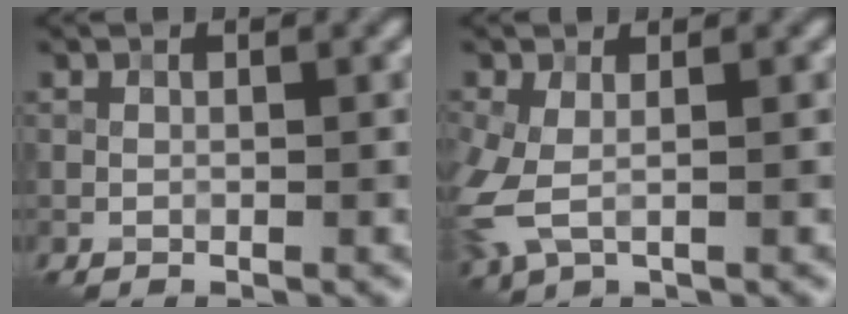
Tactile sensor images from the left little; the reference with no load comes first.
{"total": 3.8, "force": [-0.4, 2.1, 3.1], "torque": [-0.093, -0.008, -0.011]}